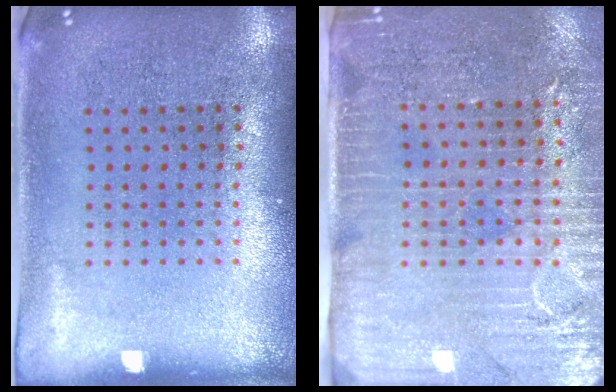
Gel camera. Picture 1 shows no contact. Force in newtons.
{"total": 3.3, "press": 3.0, "slide": 1.5}